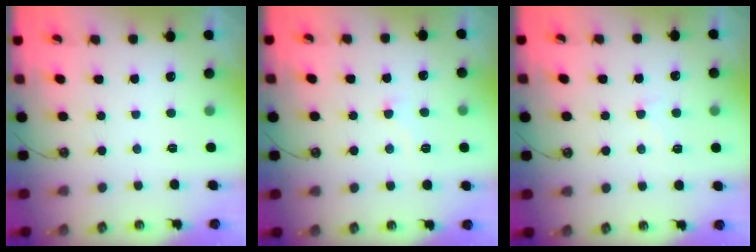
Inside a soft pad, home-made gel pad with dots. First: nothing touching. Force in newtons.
{"total": 2.4, "press": 2.4, "slide": 0.4}
{"total": 0.8, "press": 0.0, "slide": 0.8}